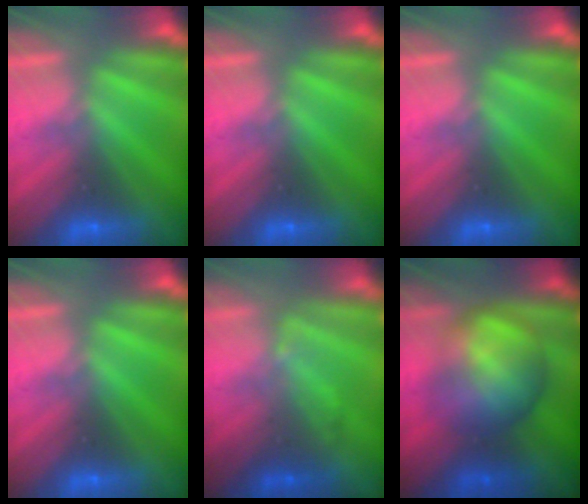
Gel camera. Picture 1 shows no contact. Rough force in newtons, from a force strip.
{"total": 0.0}
{"total": 0.0}
{"total": 0.0}
{"total": 2.1}
{"total": 7.8}